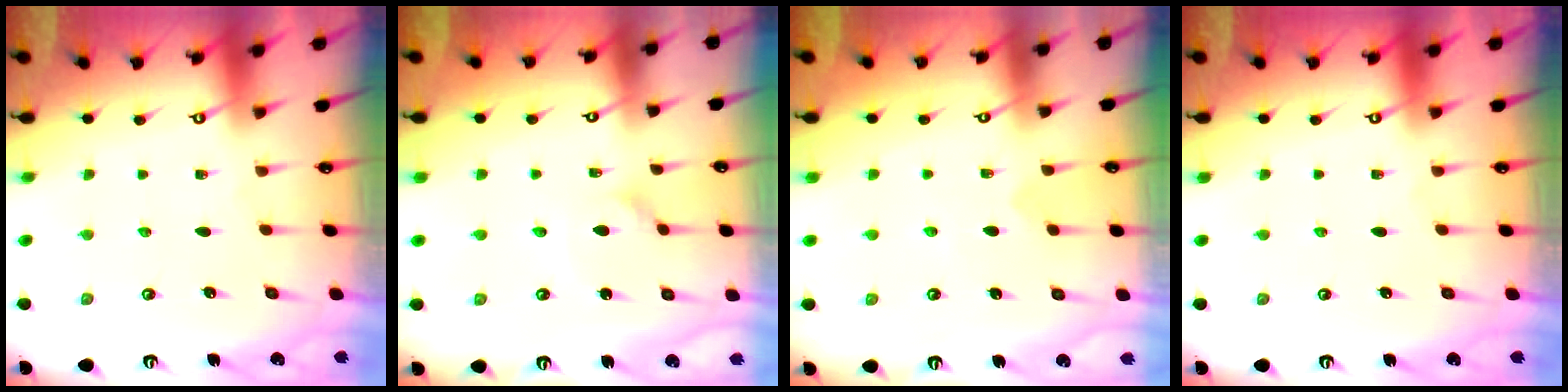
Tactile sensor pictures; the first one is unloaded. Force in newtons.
{"total": 2.0, "press": 2.0, "slide": 0.1}
{"total": 2.7, "press": 2.6, "slide": 0.7}
{"total": 0.0}